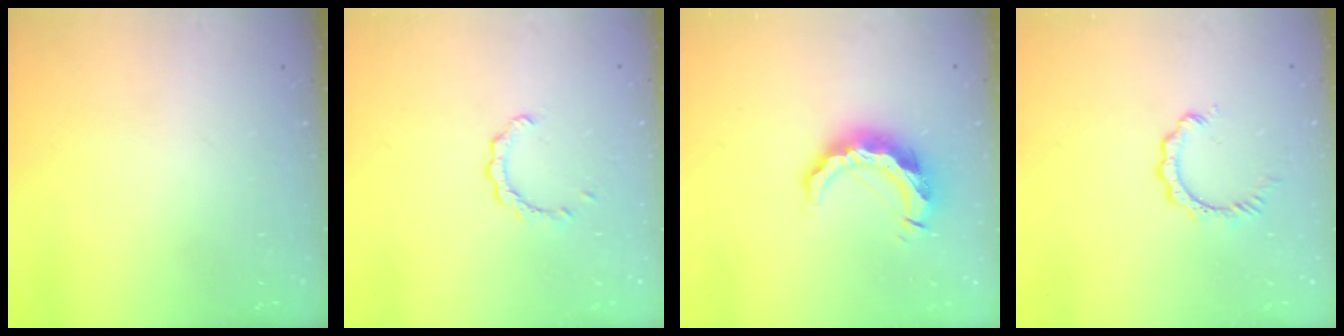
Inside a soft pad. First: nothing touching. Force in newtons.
{"total": 2.8, "press": 2.7, "slide": 0.4}
{"total": 10.5, "press": 10.5, "slide": 0.3}
{"total": 2.9, "press": 2.9, "slide": 0.5}